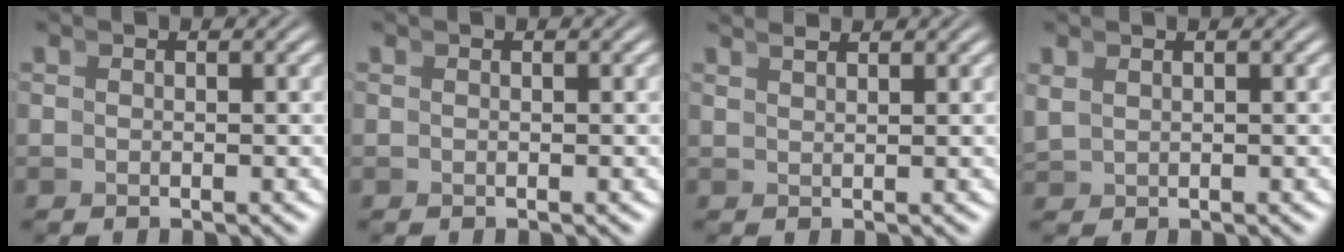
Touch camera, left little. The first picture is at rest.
{"total": 0.0}
{"total": 1.8, "force": [1.6, -0.9, 0.1], "torque": [0.011, 0.007, 0.032]}
{"total": 0.8, "force": [0.7, 0.3, 0.4], "torque": [-0.009, 0.000, 0.021]}